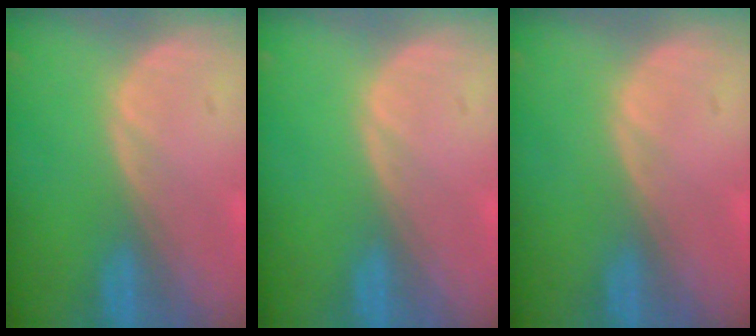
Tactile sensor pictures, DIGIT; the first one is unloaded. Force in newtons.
{"total": 0.0}
{"total": 0.0}